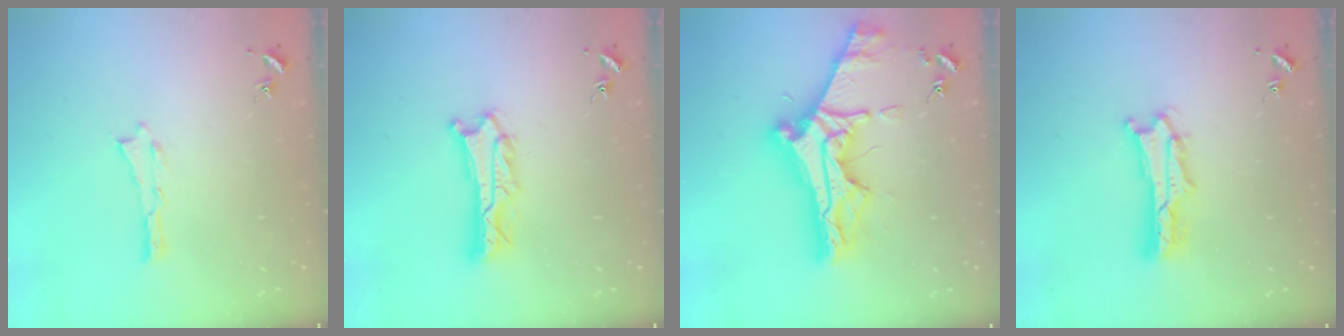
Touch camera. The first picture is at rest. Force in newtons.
{"total": 3.2, "press": 3.2, "slide": 0.4}
{"total": 11.7, "press": 11.6, "slide": 1.1}
{"total": 2.7, "press": 2.7, "slide": 0.4}